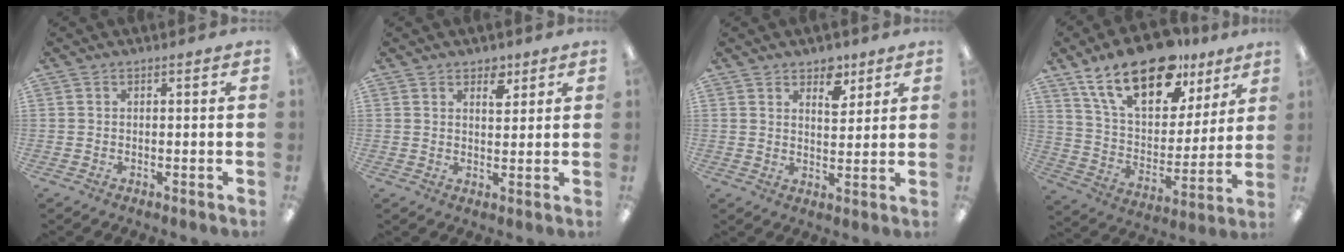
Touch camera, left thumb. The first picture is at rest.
{"total": 4.2, "force": [3.0, 2.2, 2.0], "torque": [-0.005, -0.018, 0.047]}
{"total": 6.3, "force": [4.5, 3.5, 2.8], "torque": [-0.020, -0.022, 0.074]}
{"total": 22.6, "force": [14.9, 10.8, 13.2], "torque": [-0.229, -0.075, 0.263]}